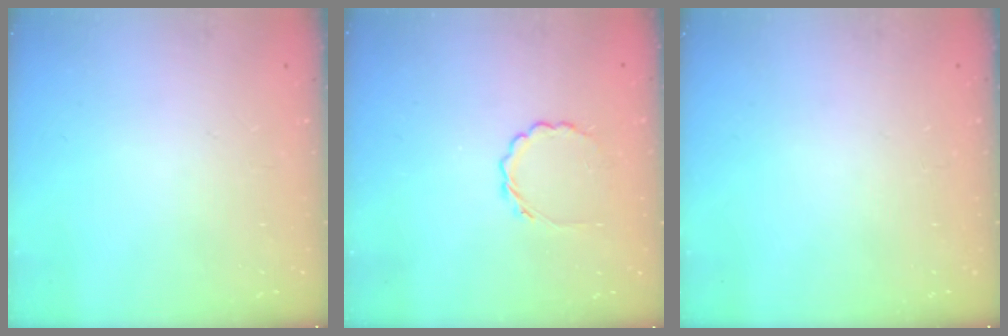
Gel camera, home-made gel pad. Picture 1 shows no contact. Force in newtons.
{"total": 2.5, "press": 2.2, "slide": 1.1}
{"total": 0.0}